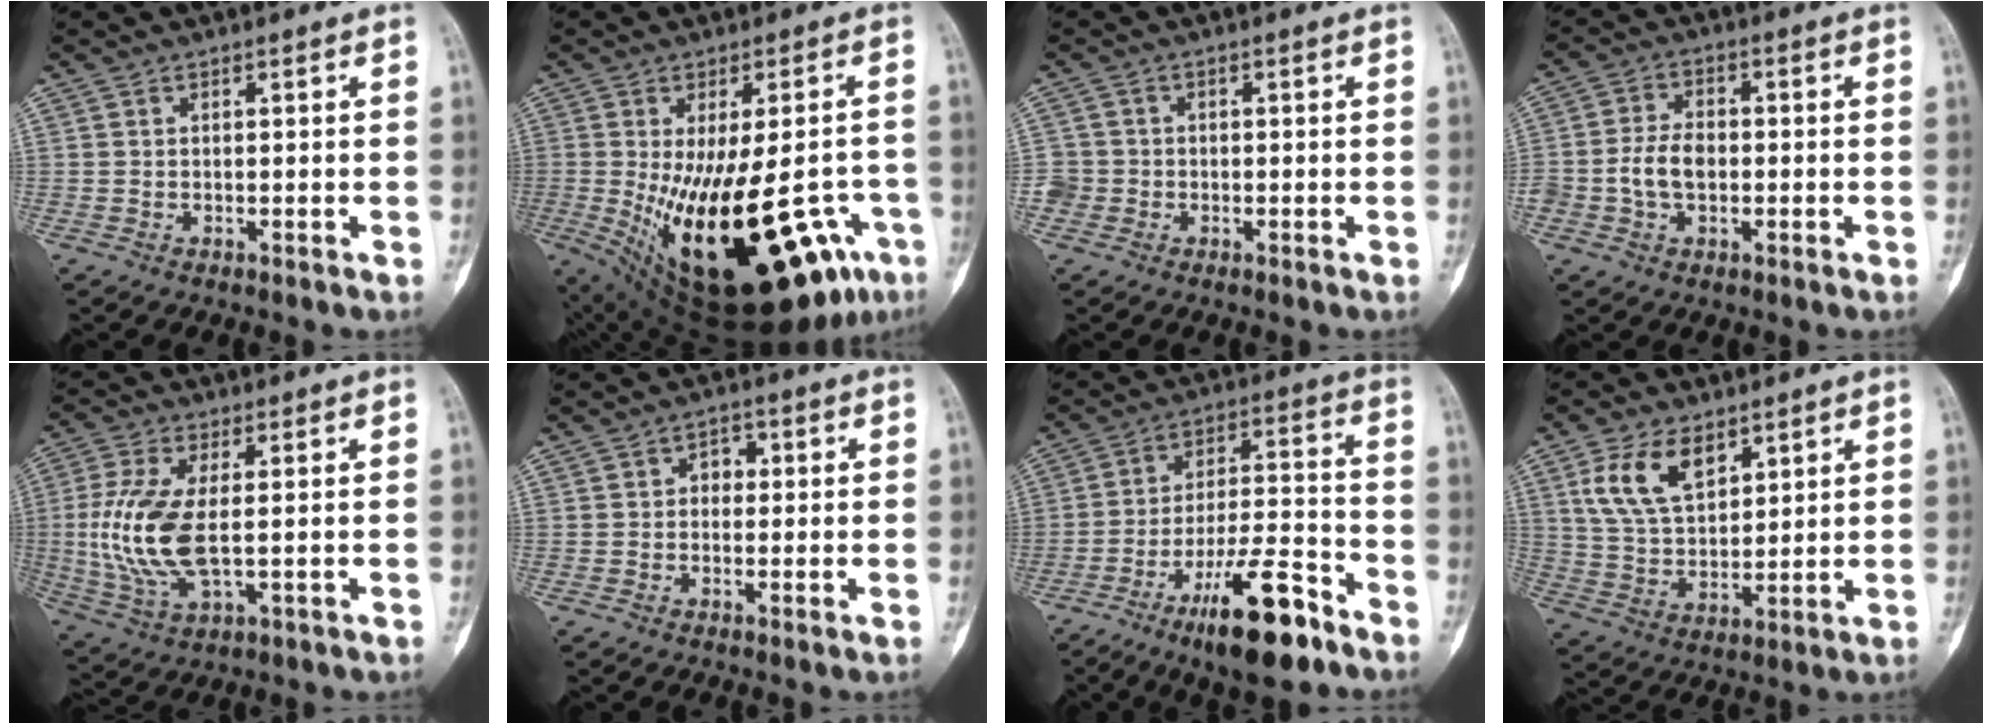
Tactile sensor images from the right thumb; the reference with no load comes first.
{"total": 28.9, "force": [-10.0, 11.2, 24.7], "torque": [-0.317, -0.026, -0.118]}
{"total": 3.1, "force": [-1.3, 2.9, 0.3], "torque": [0.005, 0.014, -0.030]}
{"total": 6.4, "force": [-1.3, 4.3, 4.6], "torque": [-0.081, 0.018, -0.028]}
{"total": 13.0, "force": [-0.5, 5.6, 11.8], "torque": [-0.271, -0.006, -0.002]}
{"total": 2.7, "force": [0.1, 2.3, 1.6], "torque": [-0.003, 0.011, -0.007]}
{"total": 19.0, "force": [-12.1, 4.0, 14.1], "torque": [-0.261, 0.066, -0.208]}
{"total": 11.0, "force": [5.6, 6.2, 7.2], "torque": [-0.122, -0.021, 0.116]}